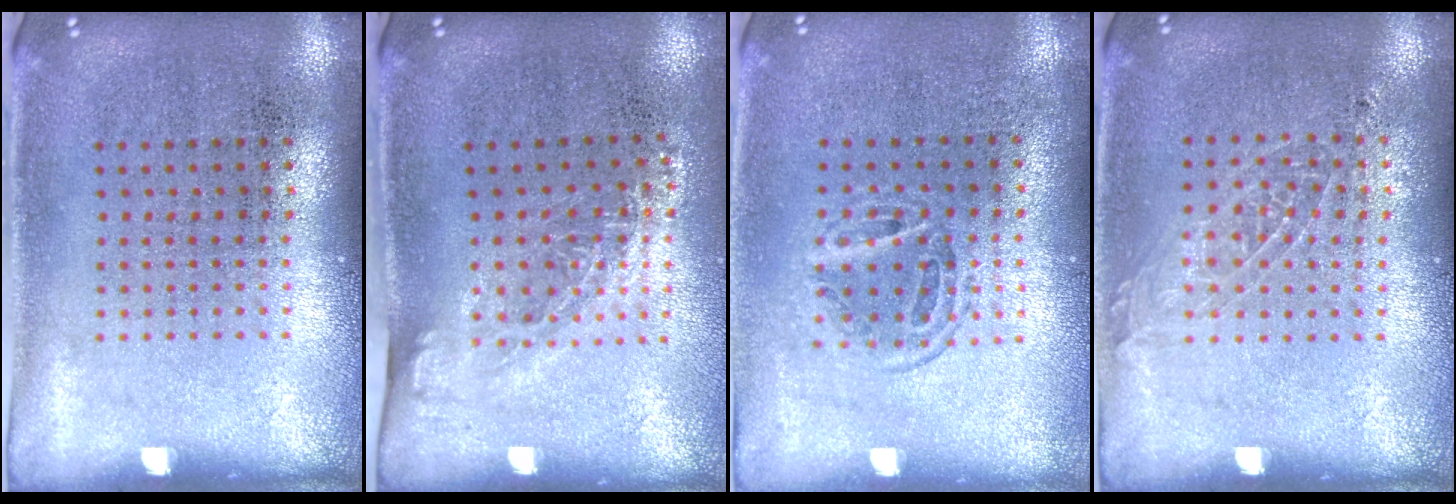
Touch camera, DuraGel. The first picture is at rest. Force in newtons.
{"total": 1.3, "press": 0.9, "slide": 0.9}
{"total": 1.2, "press": 1.0, "slide": 0.7}
{"total": 1.0, "press": 1.0, "slide": 0.3}